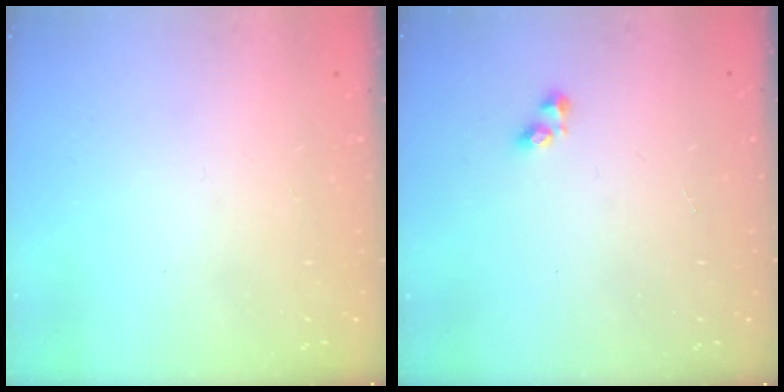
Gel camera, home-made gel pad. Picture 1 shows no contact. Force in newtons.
{"total": 2.6, "press": 2.5, "slide": 0.6}